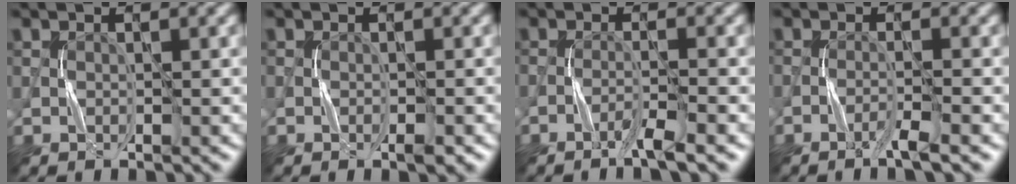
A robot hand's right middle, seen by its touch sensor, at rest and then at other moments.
{"total": 0.8, "force": [-0.5, 0.1, 0.6], "torque": [-0.008, 0.000, -0.007]}
{"total": 2.2, "force": [-1.5, -0.2, 1.6], "torque": [-0.024, 0.003, -0.037]}
{"total": 1.8, "force": [-1.2, -0.2, 1.4], "torque": [-0.018, 0.003, -0.032]}